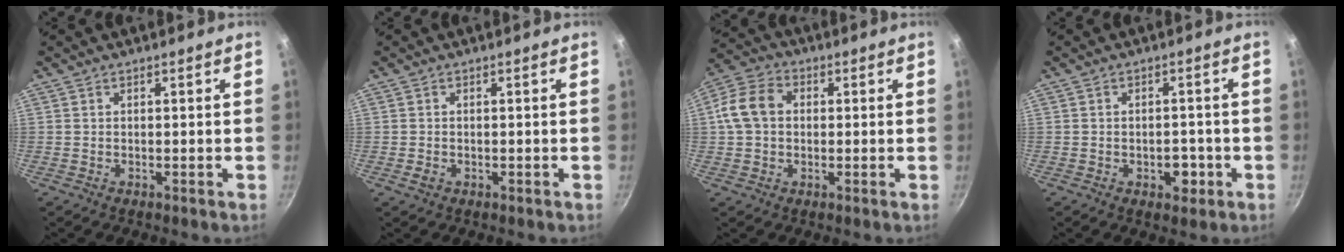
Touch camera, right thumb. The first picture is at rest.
{"total": 1.4, "force": [-0.6, 1.0, 0.8], "torque": [-0.011, -0.001, -0.010]}
{"total": 8.8, "force": [0.7, 6.8, 5.5], "torque": [-0.091, 0.020, -0.002]}
{"total": 4.1, "force": [-1.6, 2.5, 2.8], "torque": [-0.020, 0.008, -0.017]}